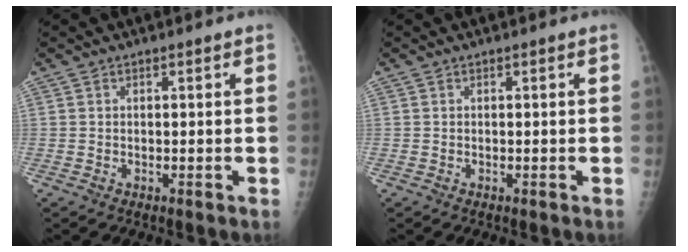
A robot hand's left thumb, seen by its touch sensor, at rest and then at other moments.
{"total": 0.0}